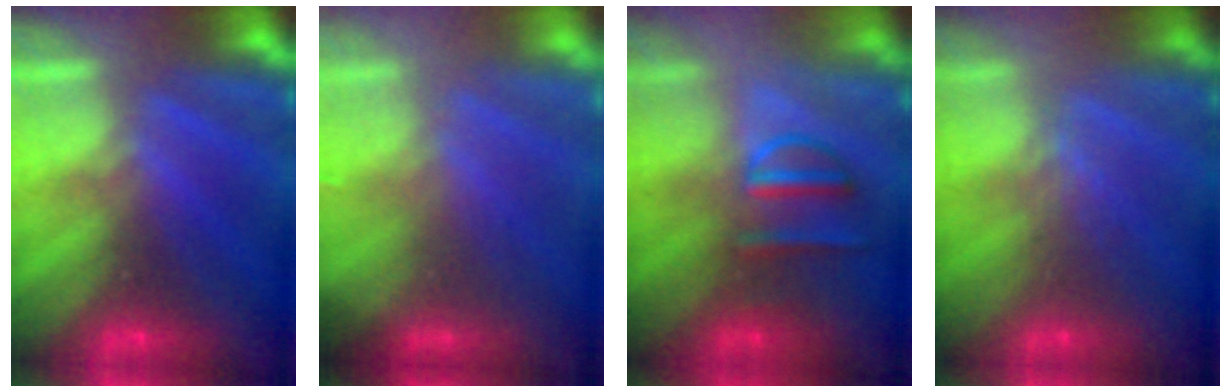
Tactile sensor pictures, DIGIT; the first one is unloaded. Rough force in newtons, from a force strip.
{"total": 2.7}
{"total": 2.9}
{"total": 3.0}